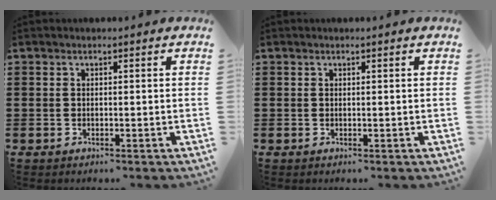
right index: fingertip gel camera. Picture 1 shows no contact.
{"total": 0.0}